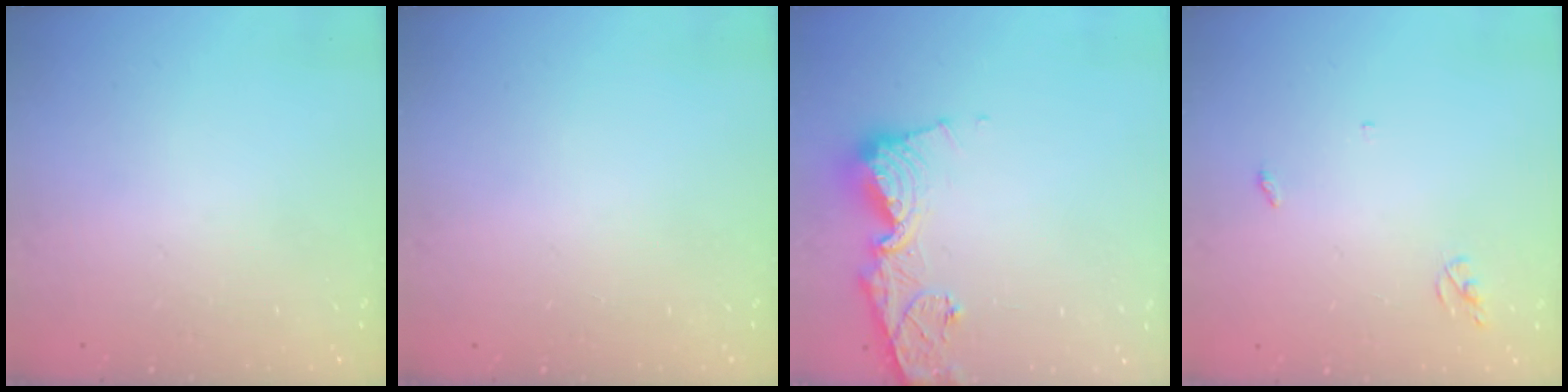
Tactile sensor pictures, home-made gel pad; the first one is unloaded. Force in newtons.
{"total": 0.0}
{"total": 11.2, "press": 11.2, "slide": 1.3}
{"total": 2.6, "press": 2.6, "slide": 0.2}